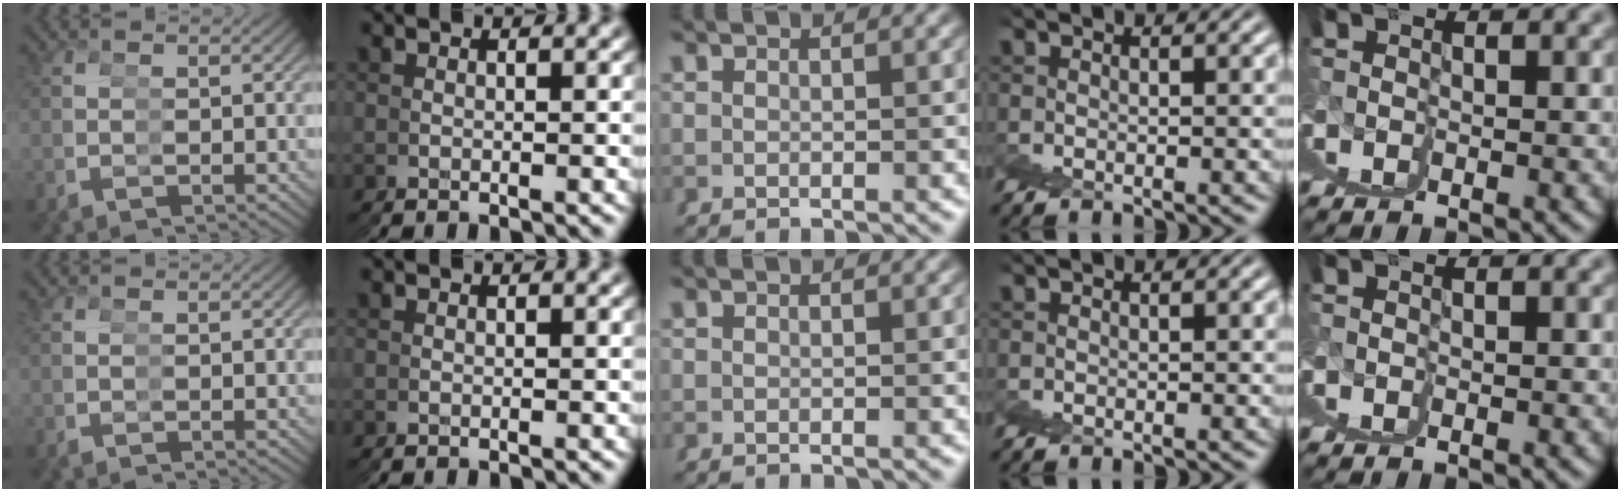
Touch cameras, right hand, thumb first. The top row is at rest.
{}